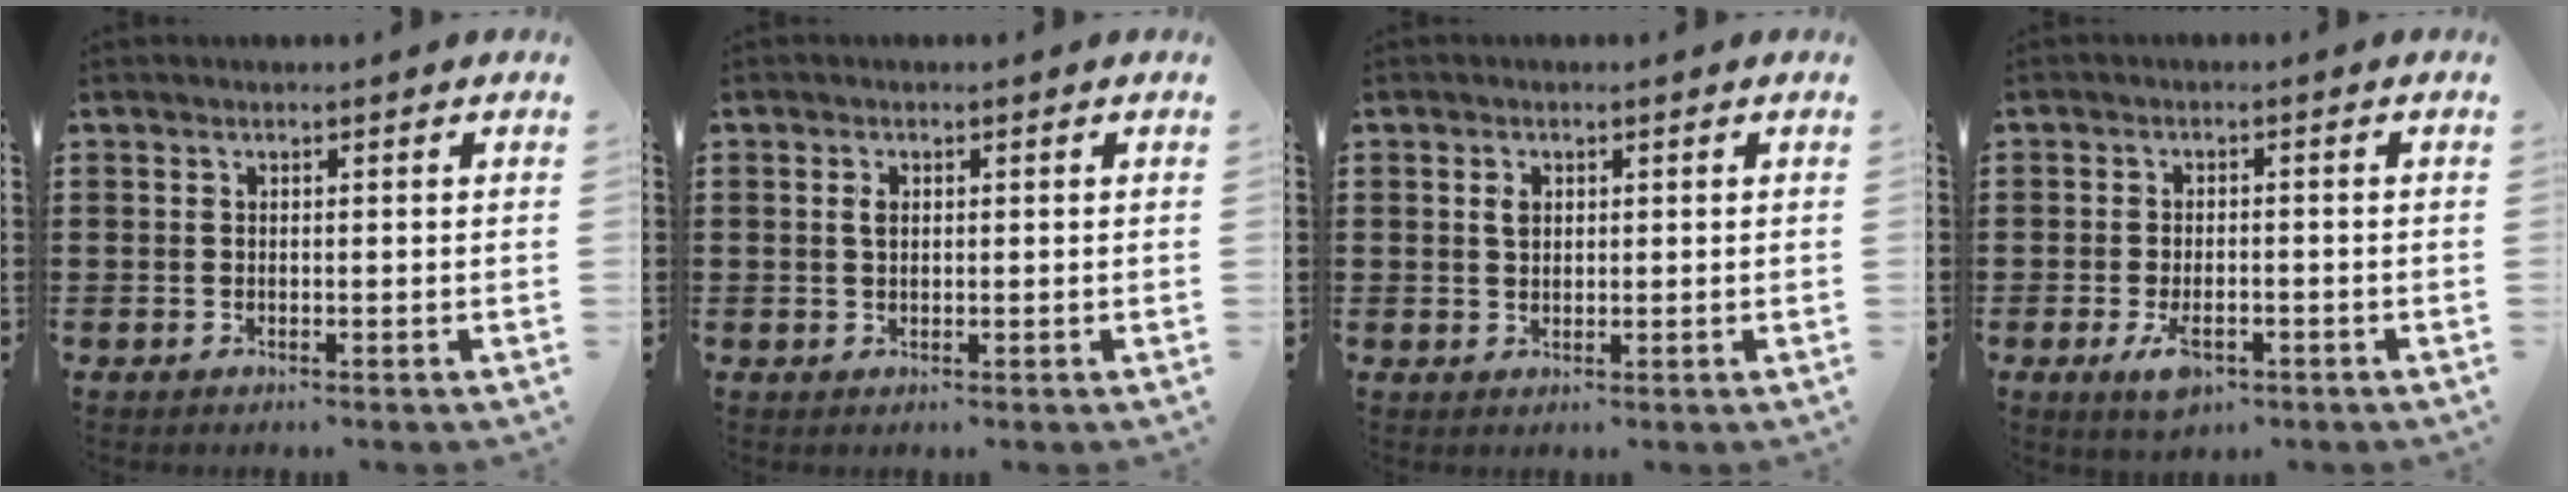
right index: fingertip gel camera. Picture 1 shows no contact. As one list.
[{"total": 1.6, "force": [0.4, 0.8, 1.3], "torque": [-0.028, 0.005, 0.006]}, {"total": 1.7, "force": [0.6, 1.1, 1.2], "torque": [-0.027, 0.005, 0.010]}, {"total": 3.8, "force": [-1.7, 1.9, 2.9], "torque": [-0.061, -0.002, -0.034]}]